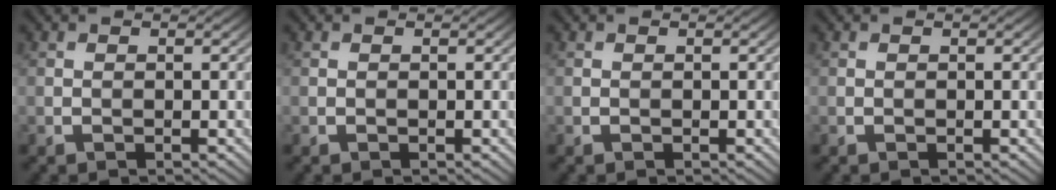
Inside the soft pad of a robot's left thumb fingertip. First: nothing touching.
{"total": 0.0}
{"total": 0.0}
{"total": 0.0}